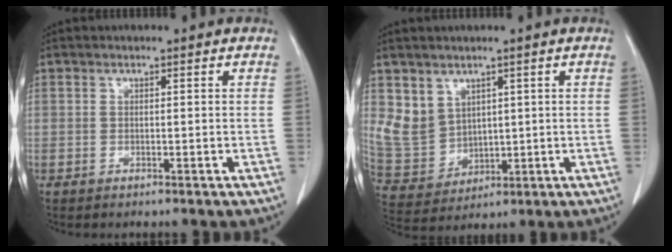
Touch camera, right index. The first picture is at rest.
{"total": 7.0, "force": [3.4, 5.8, 2.1], "torque": [-0.058, 0.009, 0.091]}